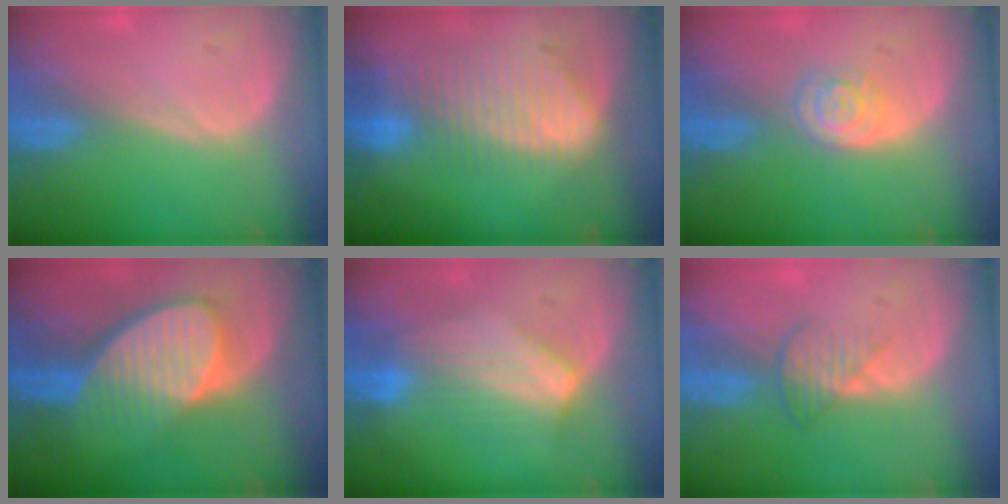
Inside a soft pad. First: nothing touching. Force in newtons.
{"total": 9.3, "press": 8.1, "slide": 4.5}
{"total": 3.5, "press": 3.5, "slide": 0.6}
{"total": 9.2, "press": 8.2, "slide": 4.1}
{"total": 7.0, "press": 6.7, "slide": 1.8}
{"total": 3.5, "press": 3.1, "slide": 1.7}